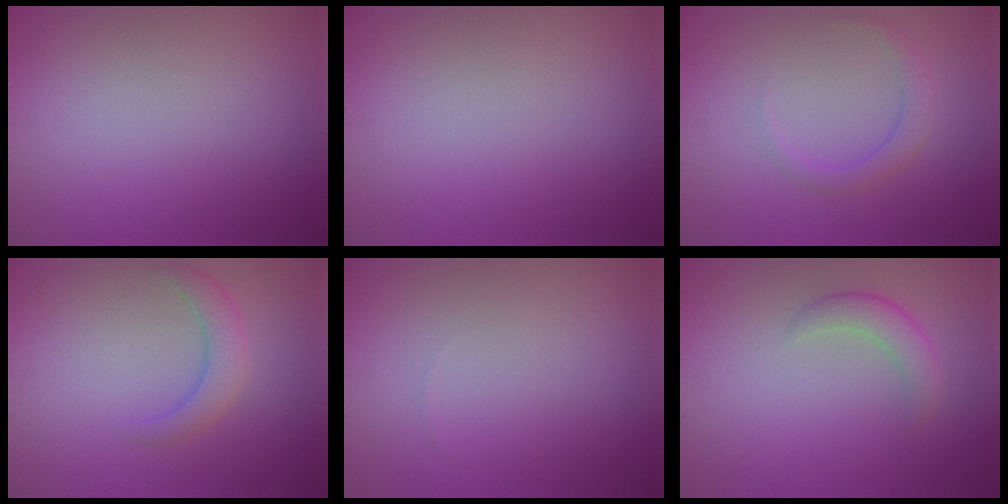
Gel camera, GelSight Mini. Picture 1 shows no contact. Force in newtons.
{"total": 0.0}
{"total": 1.7, "press": 1.7, "slide": 0.1}
{"total": 2.4, "press": 2.4, "slide": 0.1}
{"total": 0.0}
{"total": 2.1, "press": 2.1, "slide": 0.1}